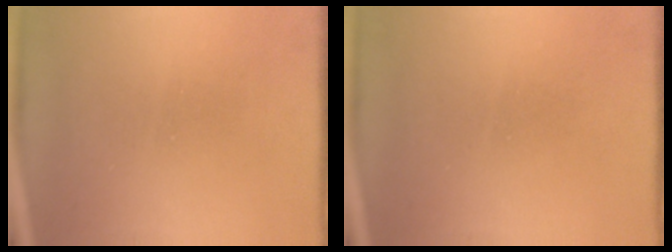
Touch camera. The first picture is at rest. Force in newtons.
{"total": 1.7}